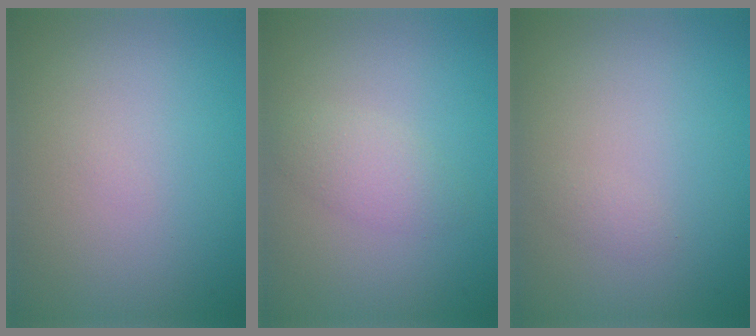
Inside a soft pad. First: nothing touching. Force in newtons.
{"total": 2.0, "press": 2.0, "slide": 0.1}
{"total": 0.6, "press": 0.6, "slide": 0.0}